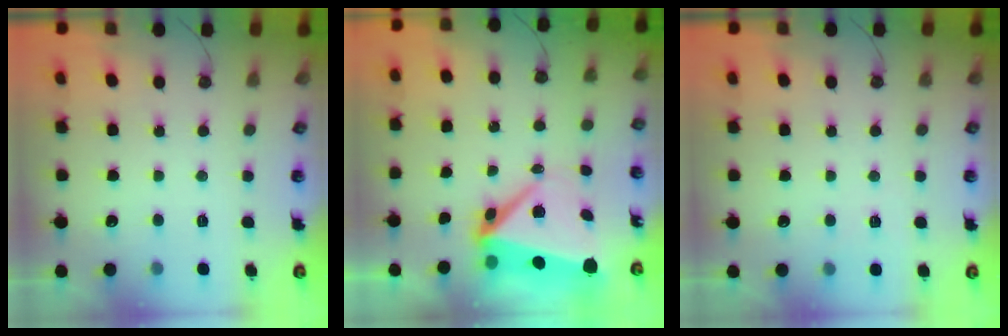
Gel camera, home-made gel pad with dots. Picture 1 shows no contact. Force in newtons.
{"total": 8.3, "press": 8.2, "slide": 1.2}
{"total": 3.5, "press": 2.4, "slide": 2.5}